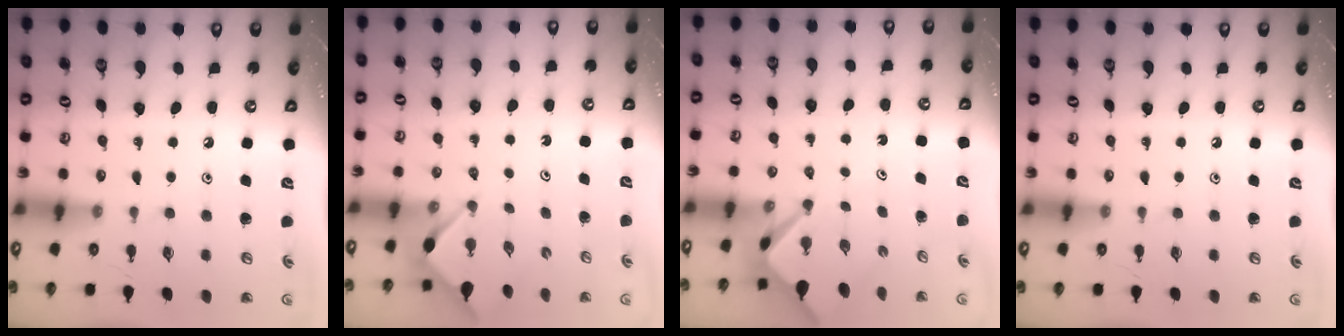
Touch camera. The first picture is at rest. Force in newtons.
{"total": 2.9, "press": 2.9, "slide": 0.3}
{"total": 2.4, "press": 2.4, "slide": 0.2}
{"total": 0.0}